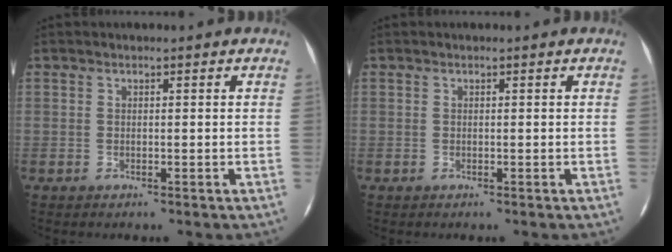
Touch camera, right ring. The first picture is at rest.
{"total": 0.0}